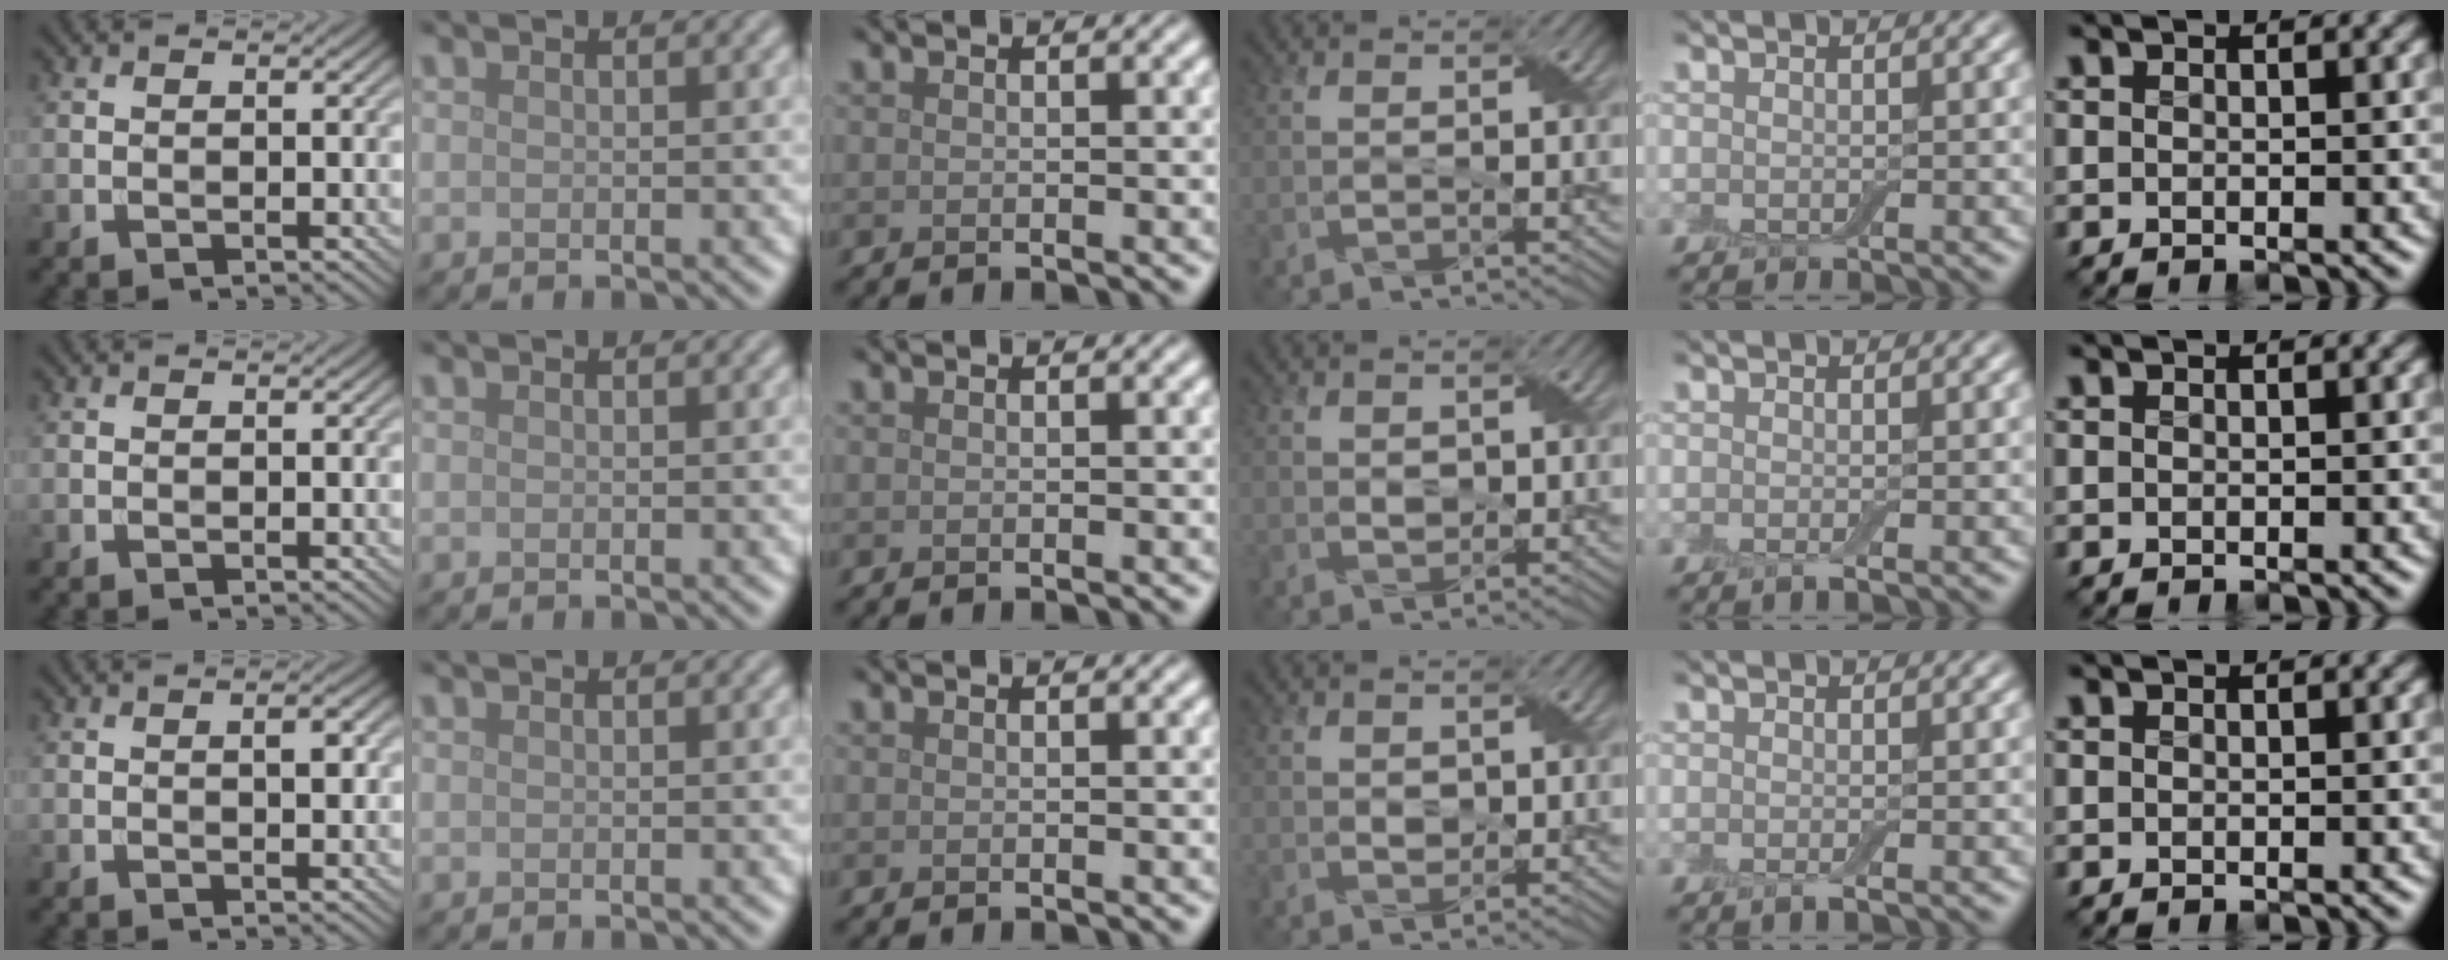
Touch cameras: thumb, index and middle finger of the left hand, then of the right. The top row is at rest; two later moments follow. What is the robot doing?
{"motion": "peel", "object": "small bumper sticker"}